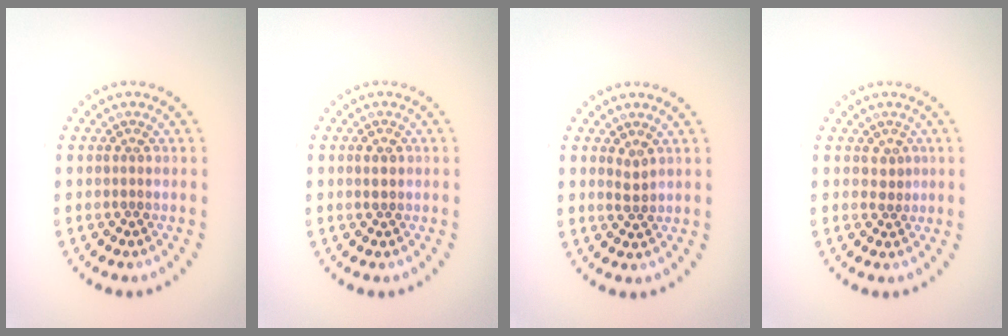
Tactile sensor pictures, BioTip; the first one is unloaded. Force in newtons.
{"total": 1.0, "press": 1.0, "slide": 0.3}
{"total": 1.1, "press": 0.9, "slide": 0.5}
{"total": 1.0, "press": 0.8, "slide": 0.7}